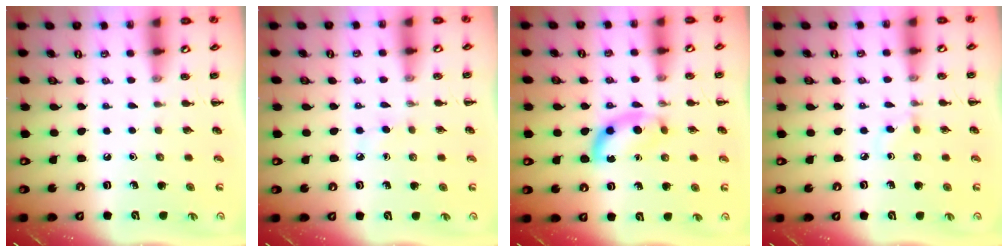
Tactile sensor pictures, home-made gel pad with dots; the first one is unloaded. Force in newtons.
{"total": 2.4, "press": 2.2, "slide": 1.0}
{"total": 7.9, "press": 7.9, "slide": 0.5}
{"total": 2.9, "press": 2.7, "slide": 1.0}